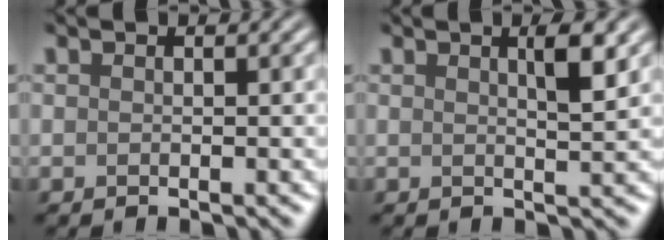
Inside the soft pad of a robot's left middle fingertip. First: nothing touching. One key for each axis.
{"total": 2.6, "fx": 1.1, "fy": 0.5, "fz": 2.2, "tx": -0.024, "ty": 0.003, "tz": 0.014}